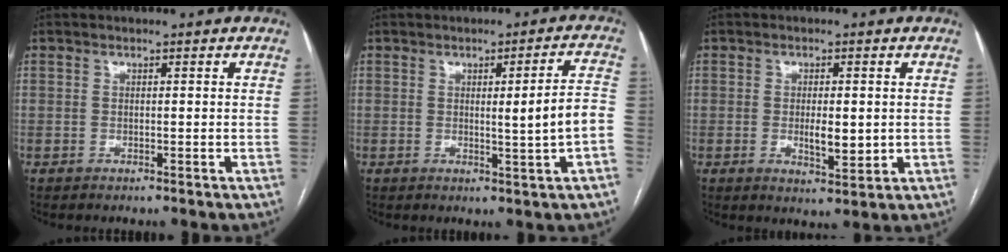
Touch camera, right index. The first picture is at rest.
{"total": 6.5, "force": [-0.9, -0.5, 6.4], "torque": [-0.084, 0.003, -0.010]}
{"total": 4.7, "force": [-0.3, 1.6, 4.4], "torque": [-0.074, -0.008, 0.001]}